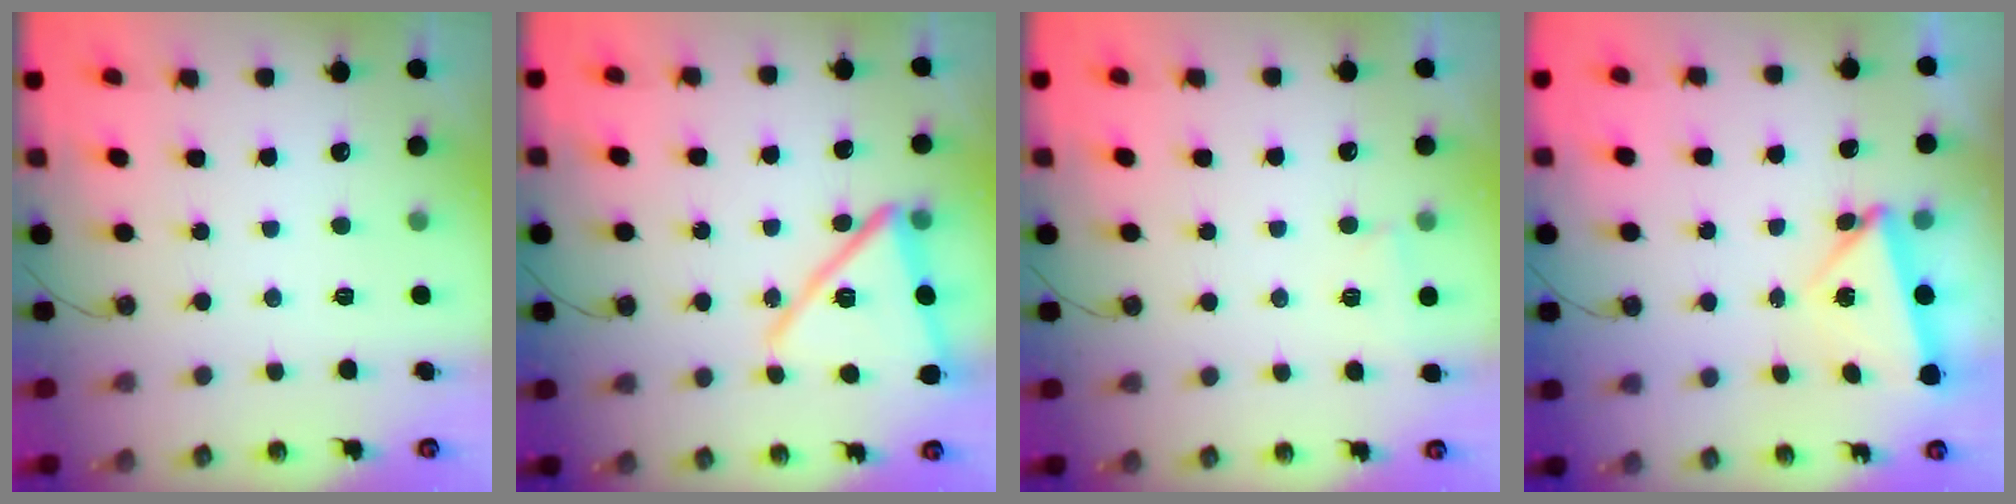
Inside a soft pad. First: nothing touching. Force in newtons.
{"total": 16.6, "press": 16.5, "slide": 1.1}
{"total": 3.0, "press": 2.8, "slide": 0.9}
{"total": 5.6, "press": 5.5, "slide": 0.6}